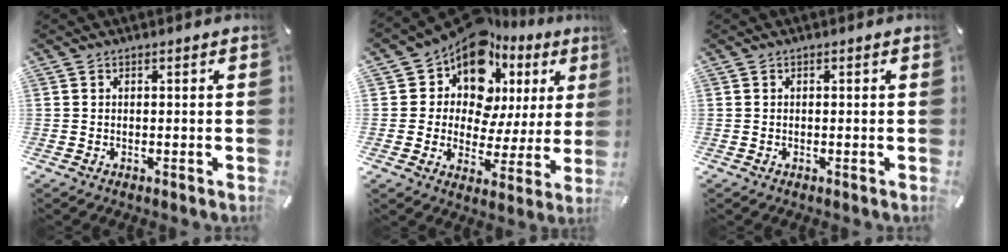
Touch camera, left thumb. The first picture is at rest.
{"total": 15.1, "force": [9.6, 9.4, 6.9], "torque": [-0.136, -0.070, 0.174]}
{"total": 0.0}